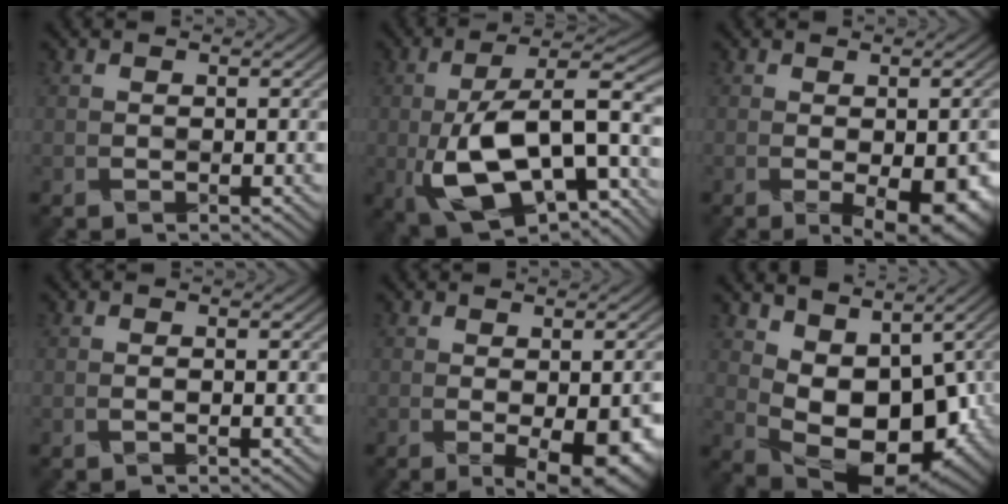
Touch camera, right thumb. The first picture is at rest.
{"total": 15.5, "force": [-4.1, 6.5, 13.4], "torque": [-0.231, 0.012, -0.076]}
{"total": 7.5, "force": [-2.5, 2.9, 6.4], "torque": [-0.082, -0.012, -0.019]}
{"total": 0.7, "force": [-0.5, -0.2, 0.4], "torque": [-0.005, 0.004, -0.015]}
{"total": 7.7, "force": [-2.5, 2.3, 6.9], "torque": [-0.087, -0.005, -0.024]}
{"total": 10.0, "force": [1.7, 6.0, 7.8], "torque": [-0.139, -0.016, 0.038]}